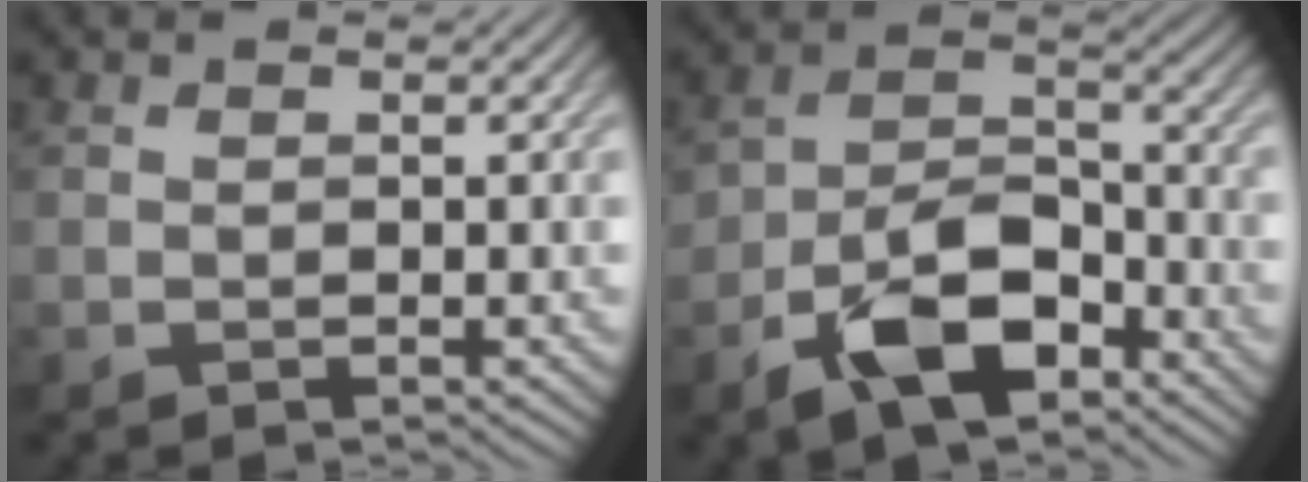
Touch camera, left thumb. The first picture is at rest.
{"total": 10.2, "force": [-5.8, 5.3, 6.5], "torque": [-0.121, 0.003, -0.115]}